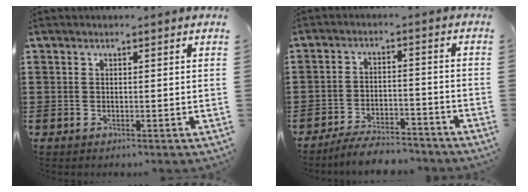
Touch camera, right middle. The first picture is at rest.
{"total": 5.1, "force": [-4.9, 0.6, 1.3], "torque": [-0.028, 0.003, -0.099]}